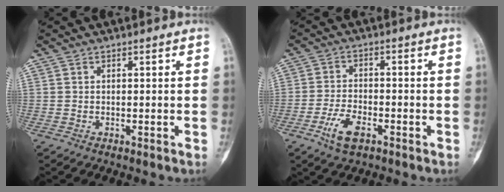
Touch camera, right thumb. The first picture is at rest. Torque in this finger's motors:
{"motor_torque": [-0.58, 0.13, 0.12, -0.20, 0.04]}